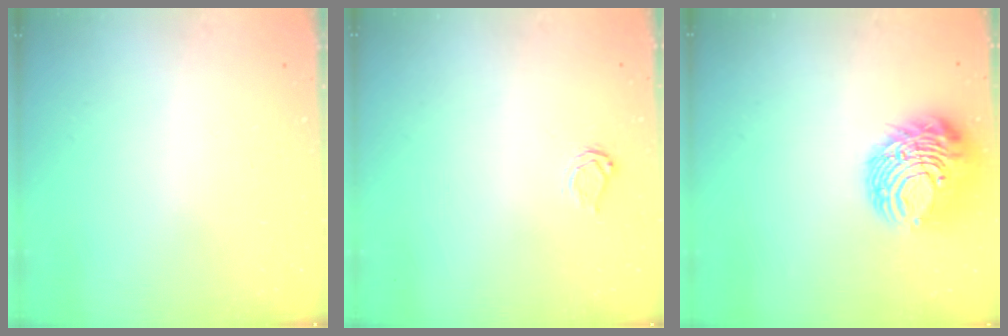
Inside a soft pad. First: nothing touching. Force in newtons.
{"total": 2.3, "press": 2.3, "slide": 0.2}
{"total": 16.2, "press": 16.2, "slide": 1.4}